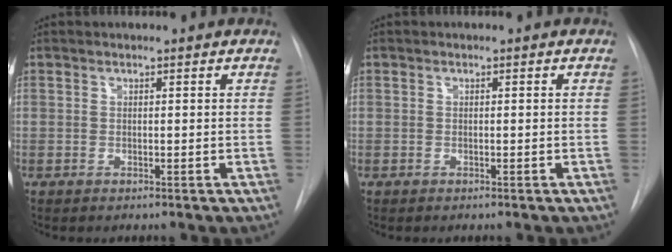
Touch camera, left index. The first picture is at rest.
{"total": 0.0}